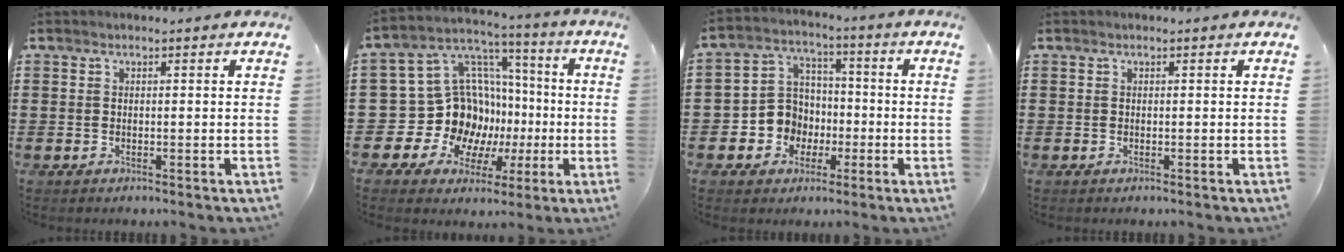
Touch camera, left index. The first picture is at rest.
{"total": 15.6, "force": [-1.8, 14.5, 5.6], "torque": [-0.154, -0.038, 0.009]}
{"total": 7.4, "force": [-1.8, 6.9, 1.9], "torque": [-0.076, 0.010, -0.036]}
{"total": 0.0}